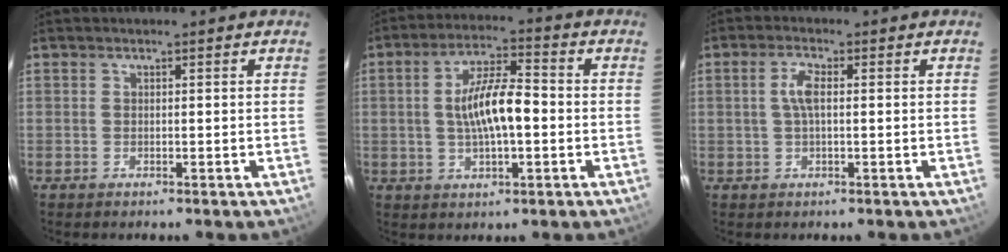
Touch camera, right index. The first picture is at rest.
{"total": 10.1, "force": [-0.6, 3.3, 9.5], "torque": [-0.175, 0.010, -0.008]}
{"total": 3.7, "force": [0.4, 1.3, 3.4], "torque": [-0.071, 0.006, 0.009]}